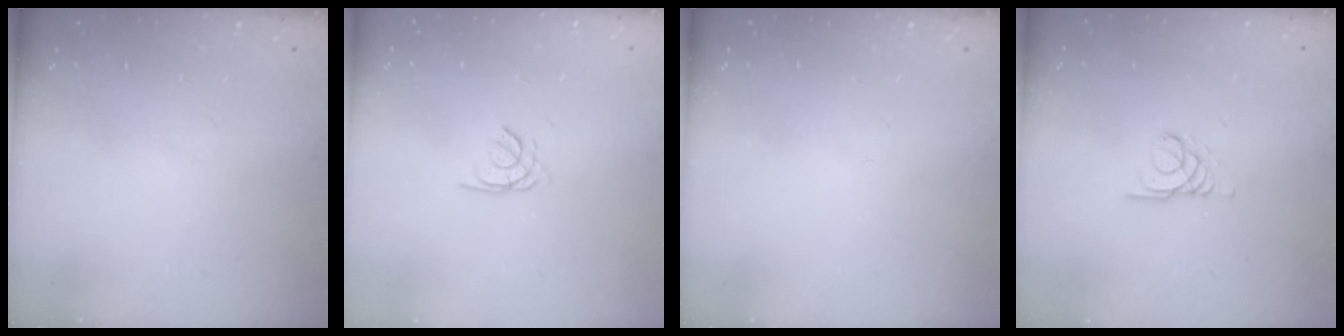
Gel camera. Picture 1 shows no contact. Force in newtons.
{"total": 1.2, "press": 1.1, "slide": 0.3}
{"total": 0.0}
{"total": 3.1, "press": 3.1, "slide": 0.2}